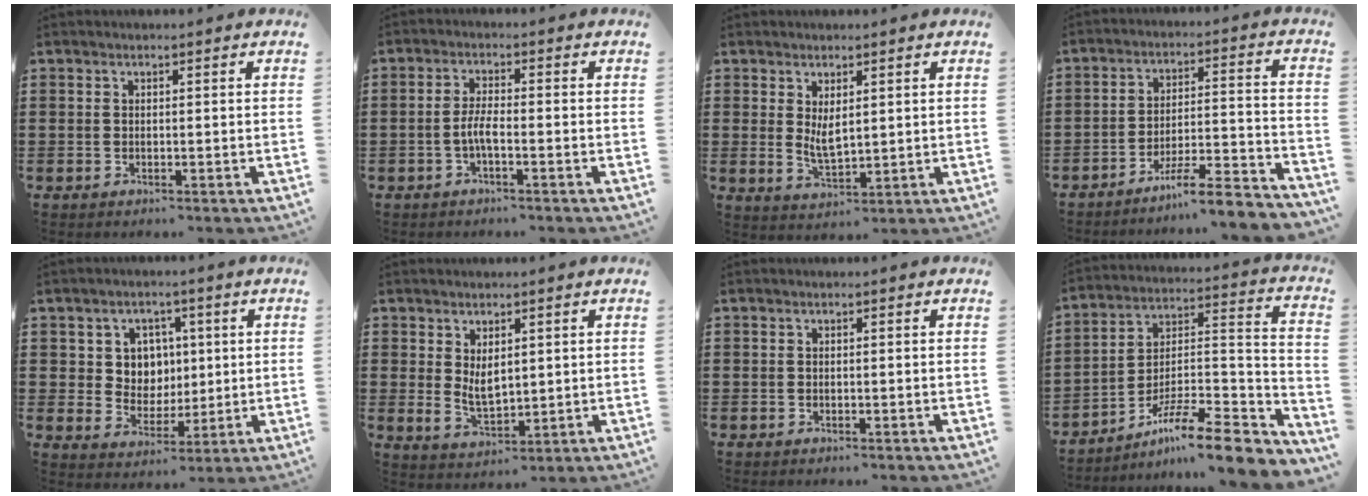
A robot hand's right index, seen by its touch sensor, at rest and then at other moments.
{"total": 3.2, "force": [-1.2, 0.6, 2.9], "torque": [-0.067, -0.004, -0.028]}
{"total": 3.6, "force": [0.8, 1.6, 3.1], "torque": [-0.062, 0.002, 0.016]}
{"total": 7.5, "force": [-6.6, 0.4, 3.5], "torque": [-0.048, 0.003, -0.124]}
{"total": 5.6, "force": [1.8, 5.1, 1.4], "torque": [-0.048, 0.011, 0.030]}
{"total": 4.1, "force": [1.1, 2.4, 3.2], "torque": [-0.058, 0.001, 0.020]}
{"total": 0.0}
{"total": 10.9, "force": [-8.3, 1.5, 6.9], "torque": [-0.108, 0.011, -0.159]}